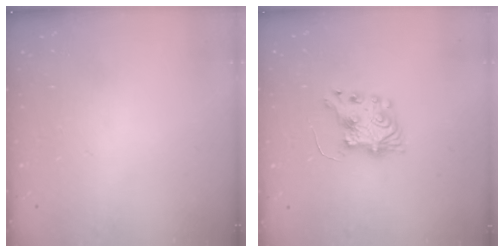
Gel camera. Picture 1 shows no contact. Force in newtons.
{"total": 7.8, "press": 7.7, "slide": 0.4}